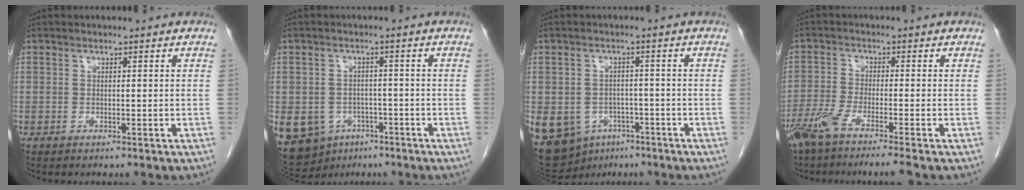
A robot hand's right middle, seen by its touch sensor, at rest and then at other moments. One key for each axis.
{"total": 15.8, "fx": -7.3, "fy": 12.7, "fz": 6.0, "tx": -0.173, "ty": 0.004, "tz": -0.094}
{"total": 19.3, "fx": -8.6, "fy": 15.3, "fz": 8.0, "tx": -0.240, "ty": 0.002, "tz": -0.111}
{"total": 7.6, "fx": -5.7, "fy": -0.6, "fz": 4.9, "tx": -0.087, "ty": -0.016, "tz": -0.103}